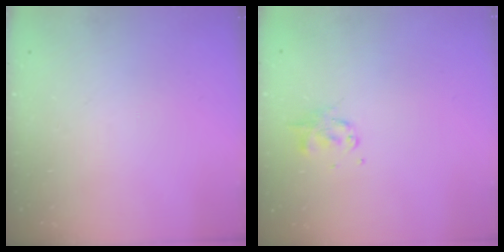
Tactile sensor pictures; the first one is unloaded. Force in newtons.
{"total": 2.5, "press": 2.5, "slide": 0.6}